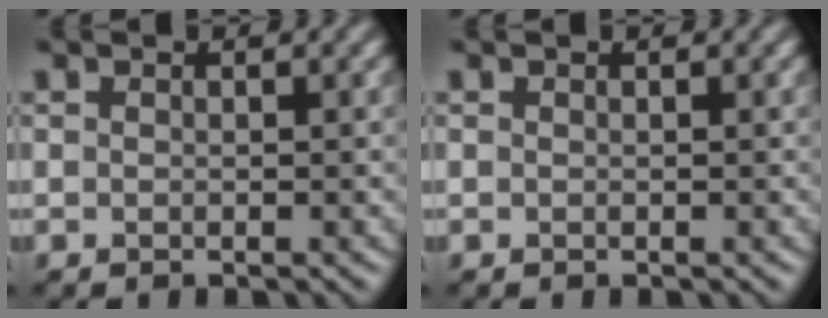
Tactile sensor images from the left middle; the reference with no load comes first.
{"total": 0.0}